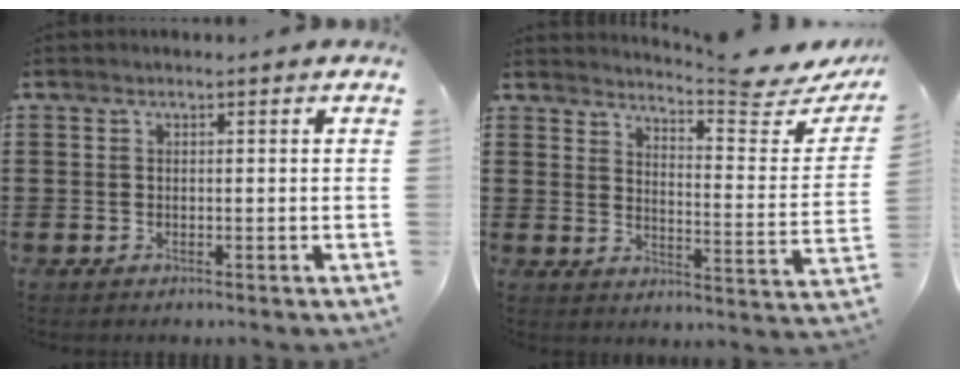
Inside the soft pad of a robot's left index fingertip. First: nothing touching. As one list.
[{"total": 6.0, "force": [5.5, -0.1, 2.2], "torque": [-0.044, -0.044, 0.089]}]